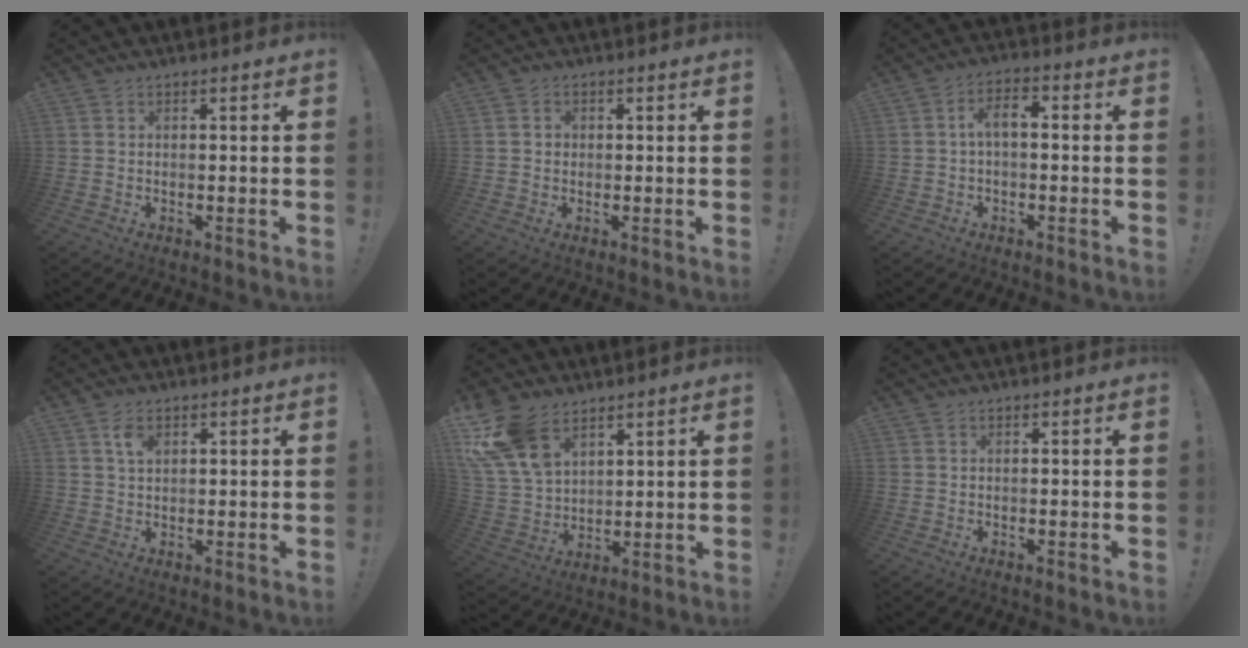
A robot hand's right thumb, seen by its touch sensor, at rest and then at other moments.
{"total": 2.0, "force": [-0.1, 1.8, 1.0], "torque": [-0.011, 0.004, -0.003]}
{"total": 5.1, "force": [-0.3, 2.2, 4.6], "torque": [-0.093, 0.008, -0.008]}
{"total": 3.7, "force": [1.7, 2.0, 2.6], "torque": [-0.042, -0.003, 0.028]}
{"total": 16.3, "force": [9.2, 10.0, 9.0], "torque": [-0.188, -0.051, 0.177]}
{"total": 0.0}